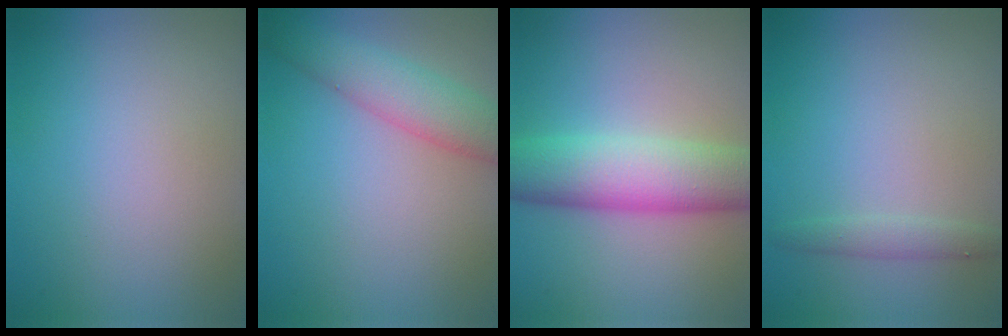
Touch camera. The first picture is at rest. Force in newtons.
{"total": 4.8, "press": 4.8, "slide": 0.2}
{"total": 8.0, "press": 8.0, "slide": 0.2}
{"total": 1.3, "press": 1.3, "slide": 0.2}